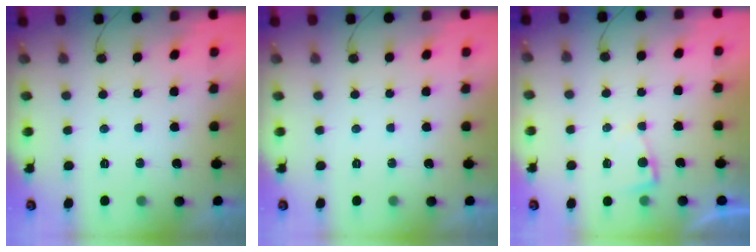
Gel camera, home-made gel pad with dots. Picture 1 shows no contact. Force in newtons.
{"total": 0.0}
{"total": 2.0, "press": 2.0, "slide": 0.3}